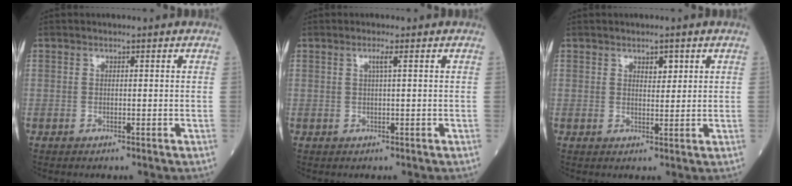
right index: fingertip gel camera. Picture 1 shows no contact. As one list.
[{"total": 1.2, "force": [0.4, -0.3, 1.1], "torque": [-0.024, 0.000, 0.007]}, {"total": 2.3, "force": [1.2, 1.0, 1.6], "torque": [-0.023, -0.001, 0.020]}]